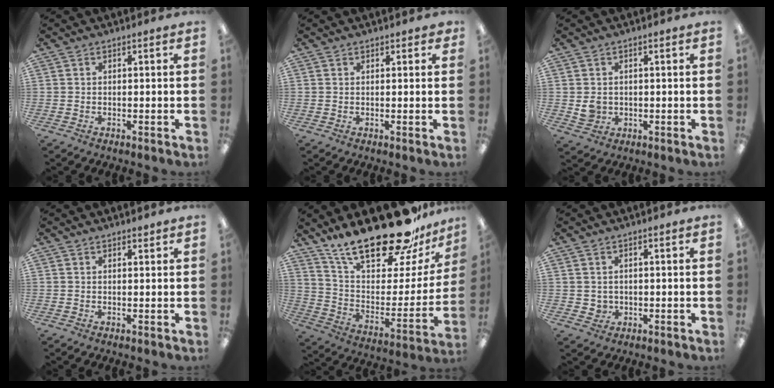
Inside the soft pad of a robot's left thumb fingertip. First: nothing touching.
{"total": 1.1, "force": [0.9, 0.5, 0.3], "torque": [0.010, -0.005, 0.013]}
{"total": 3.1, "force": [0.3, 2.8, 1.1], "torque": [-0.015, 0.001, 0.006]}
{"total": 1.1, "force": [1.1, 0.3, 0.2], "torque": [0.004, -0.004, 0.018]}
{"total": 26.2, "force": [20.2, 8.5, 14.3], "torque": [-0.227, -0.139, 0.347]}
{"total": 2.1, "force": [0.7, 2.0, 0.5], "torque": [-0.011, 0.001, 0.013]}